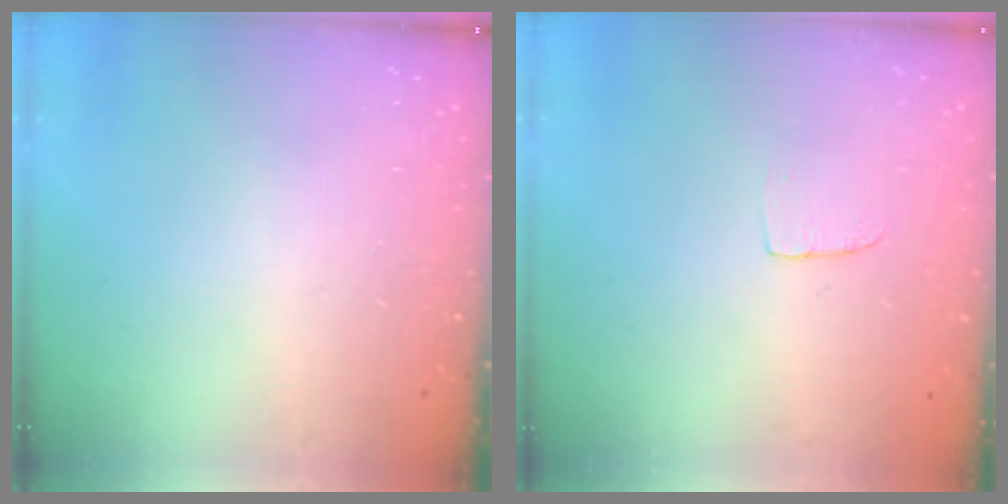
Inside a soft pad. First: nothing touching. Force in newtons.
{"total": 2.4, "press": 2.4, "slide": 0.1}